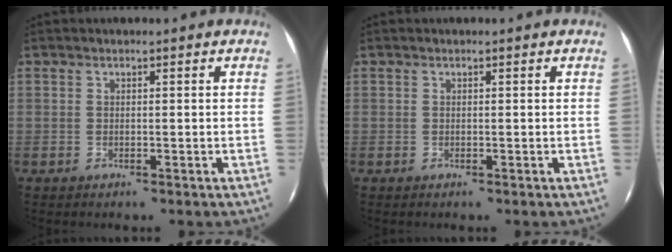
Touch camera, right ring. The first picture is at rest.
{"total": 0.0}